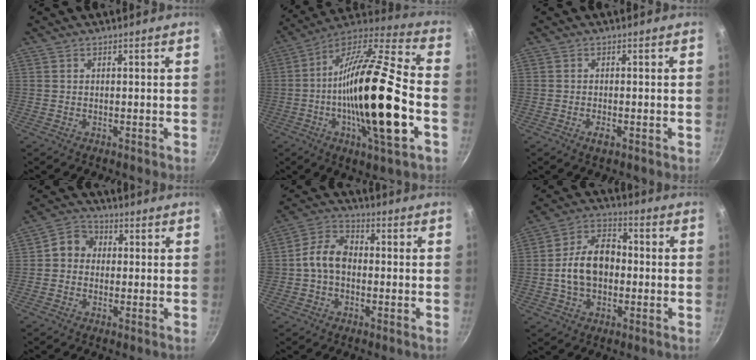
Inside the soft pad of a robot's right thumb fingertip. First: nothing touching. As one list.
[{"total": 25.8, "force": [-5.0, 5.9, 24.6], "torque": [-0.424, 0.014, -0.099]}, {"total": 1.8, "force": [-0.8, 0.5, 1.5], "torque": [-0.033, -0.002, -0.016]}, {"total": 5.6, "force": [0.2, 5.0, 2.6], "torque": [-0.017, 0.014, -0.015]}, {"total": 7.6, "force": [-0.8, 5.6, 5.1], "torque": [-0.077, 0.028, -0.031]}, {"total": 12.0, "force": [-1.1, 8.3, 8.6], "torque": [-0.121, 0.032, -0.031]}]